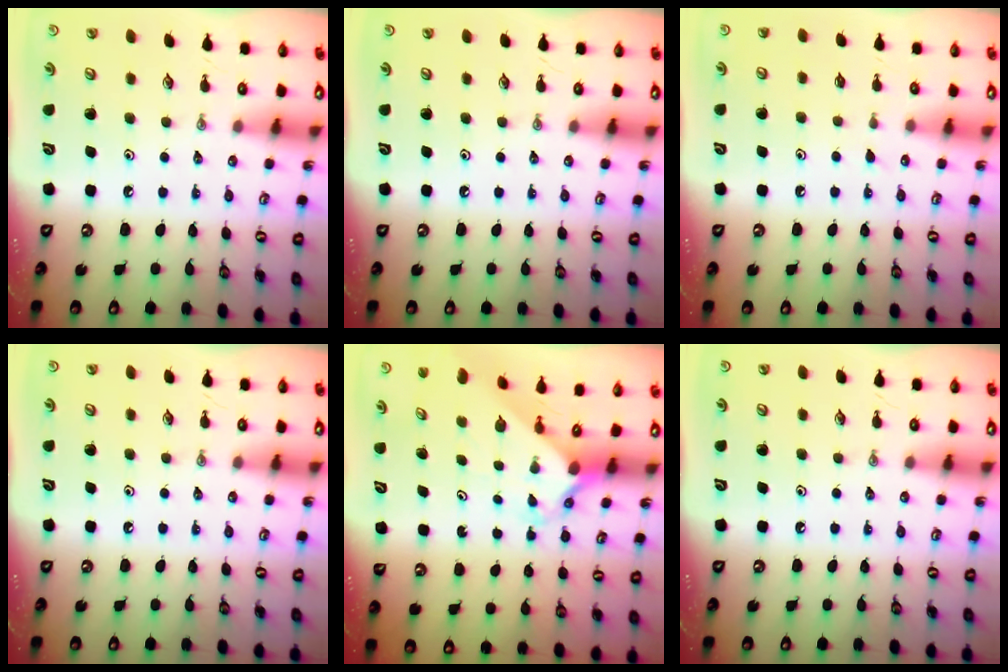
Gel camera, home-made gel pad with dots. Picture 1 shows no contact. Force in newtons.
{"total": 0.0}
{"total": 6.4, "press": 6.3, "slide": 0.6}
{"total": 0.0}
{"total": 2.2, "press": 2.2, "slide": 0.2}
{"total": 0.0}